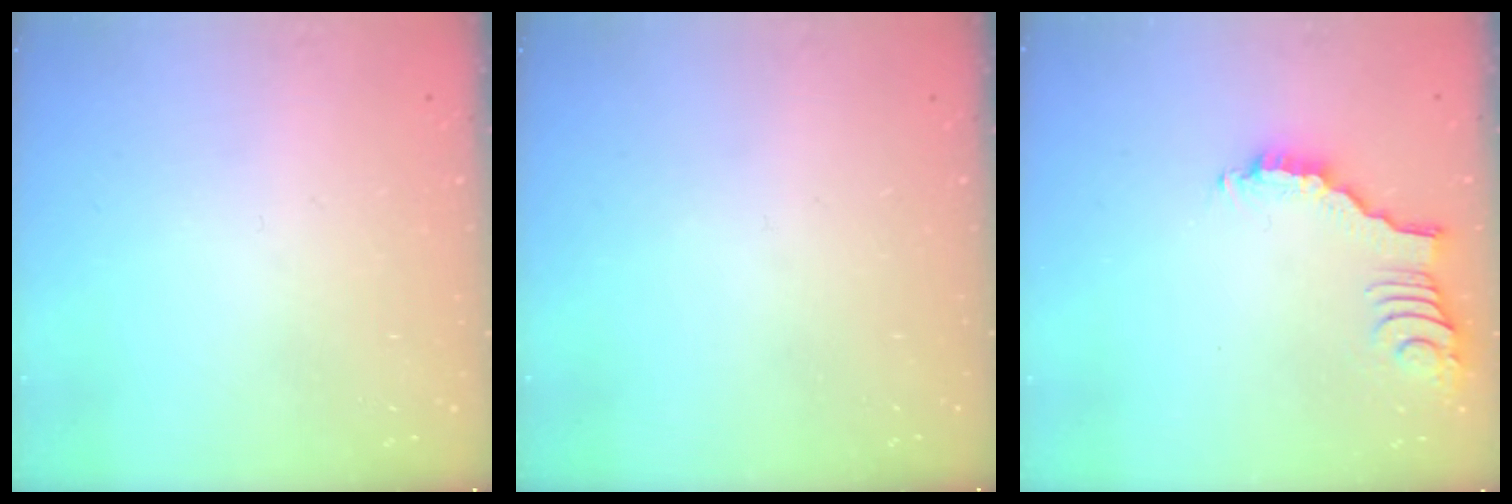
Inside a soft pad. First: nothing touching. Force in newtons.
{"total": 0.0}
{"total": 3.0, "press": 3.0, "slide": 0.4}